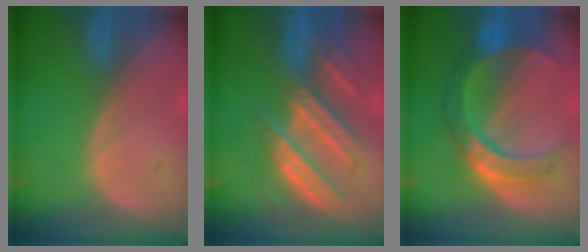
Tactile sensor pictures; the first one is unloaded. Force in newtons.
{"total": 9.0, "press": 8.2, "slide": 3.6}
{"total": 8.5, "press": 8.5, "slide": 0.5}